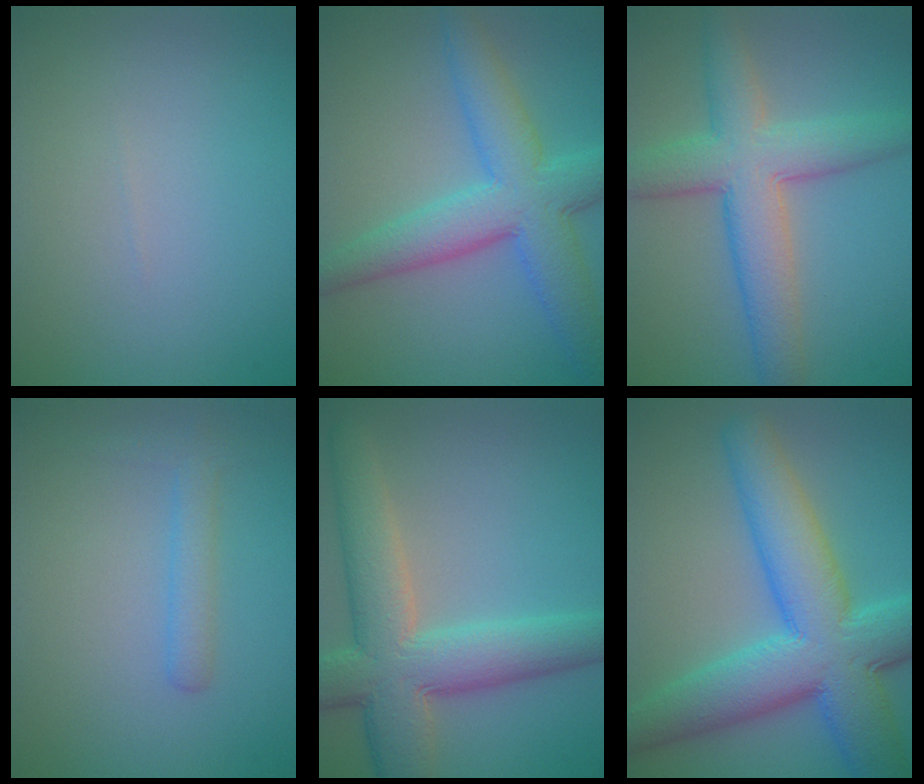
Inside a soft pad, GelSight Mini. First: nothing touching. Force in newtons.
{"total": 7.3, "press": 7.3, "slide": 0.2}
{"total": 7.2, "press": 7.2, "slide": 0.2}
{"total": 1.9, "press": 1.9, "slide": 0.2}
{"total": 8.7, "press": 8.6, "slide": 0.5}
{"total": 11.3, "press": 11.3, "slide": 0.1}